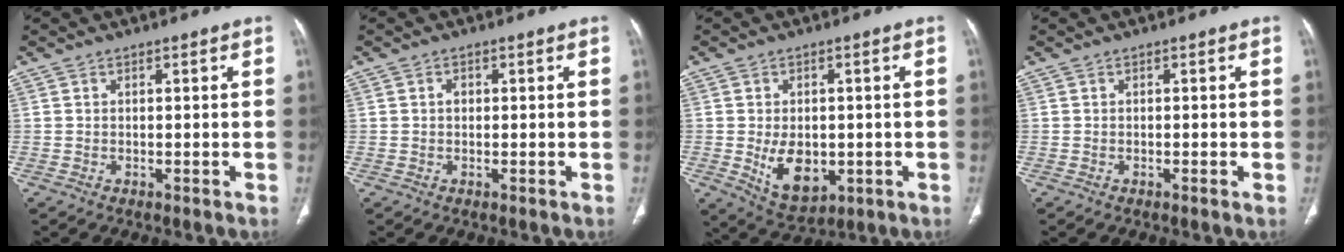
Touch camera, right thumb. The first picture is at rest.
{"total": 0.9, "force": [0.0, 0.7, 0.5], "torque": [-0.003, 0.002, -0.004]}
{"total": 9.0, "force": [-1.4, 5.9, 6.6], "torque": [-0.080, -0.007, -0.004]}
{"total": 0.6, "force": [-0.2, 0.2, 0.6], "torque": [-0.009, 0.000, -0.002]}